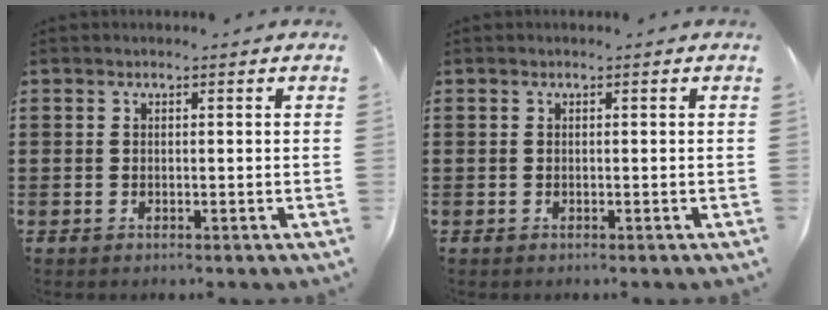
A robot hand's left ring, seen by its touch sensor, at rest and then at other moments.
{"total": 0.0}